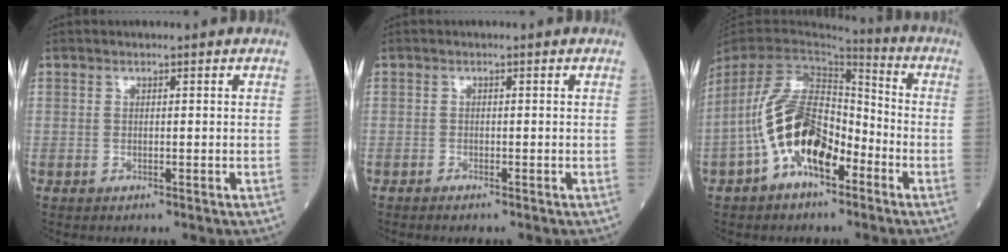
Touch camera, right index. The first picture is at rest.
{"total": 0.7, "force": [-0.7, 0.0, 0.2], "torque": [-0.006, -0.001, -0.011]}
{"total": 13.4, "force": [-5.3, 6.4, 10.5], "torque": [-0.224, 0.018, -0.096]}